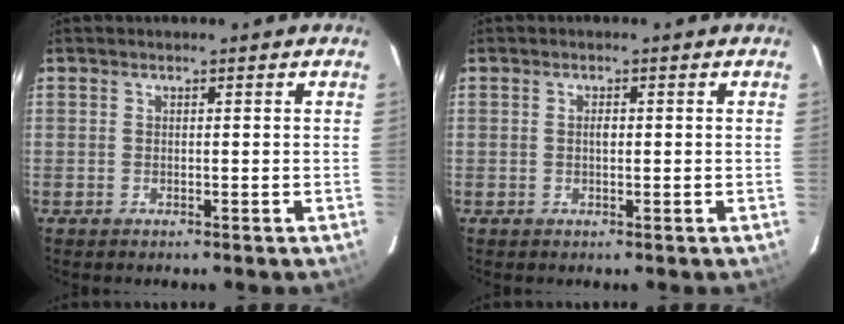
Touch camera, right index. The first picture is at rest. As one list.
[{"total": 1.0, "force": [0.0, 0.6, 0.8], "torque": [-0.013, 0.005, 0.000]}]